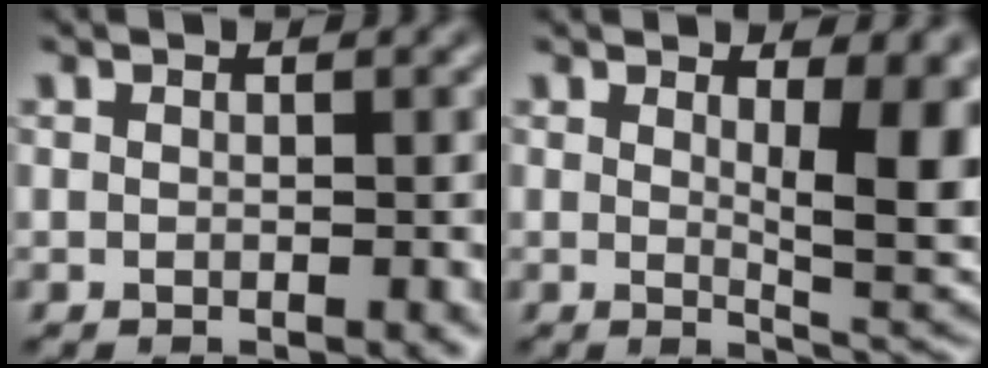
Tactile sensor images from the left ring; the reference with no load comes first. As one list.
[{"total": 7.7, "force": [1.5, 2.4, 7.2], "torque": [-0.090, -0.011, 0.030]}]